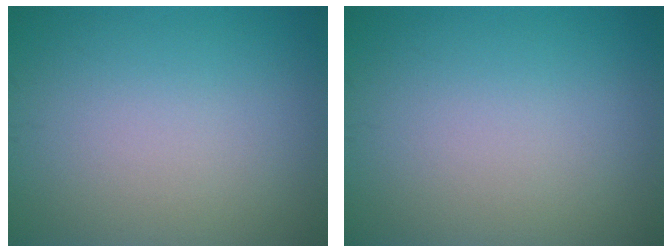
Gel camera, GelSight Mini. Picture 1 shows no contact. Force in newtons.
{"total": 0.0}